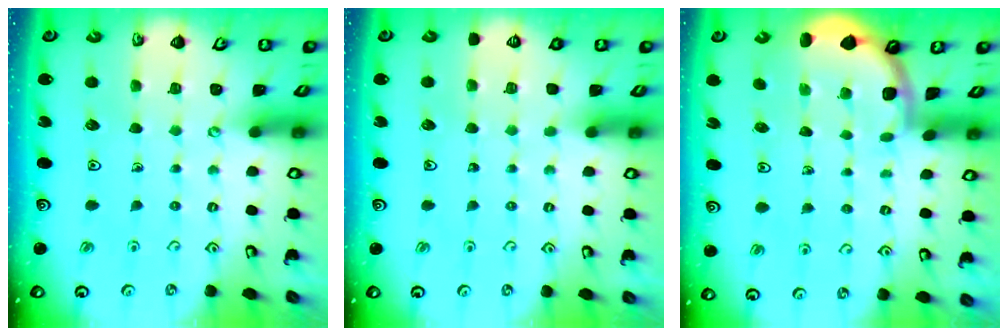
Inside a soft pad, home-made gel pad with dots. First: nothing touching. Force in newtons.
{"total": 0.0}
{"total": 1.7, "press": 1.7, "slide": 0.1}